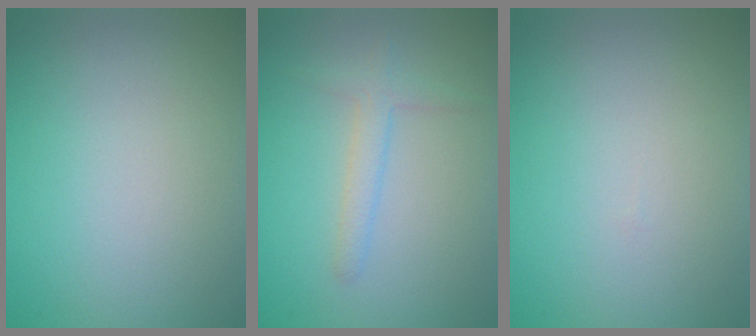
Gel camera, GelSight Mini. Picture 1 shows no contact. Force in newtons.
{"total": 1.8, "press": 1.8, "slide": 0.1}
{"total": 0.0}